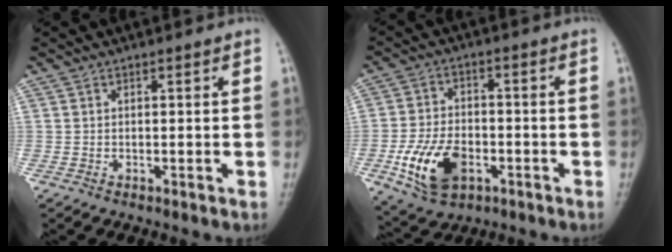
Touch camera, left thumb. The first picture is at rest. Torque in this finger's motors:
{"motor_torque": [-0.90, 1.40, 0.27, 0.24, 0.12]}